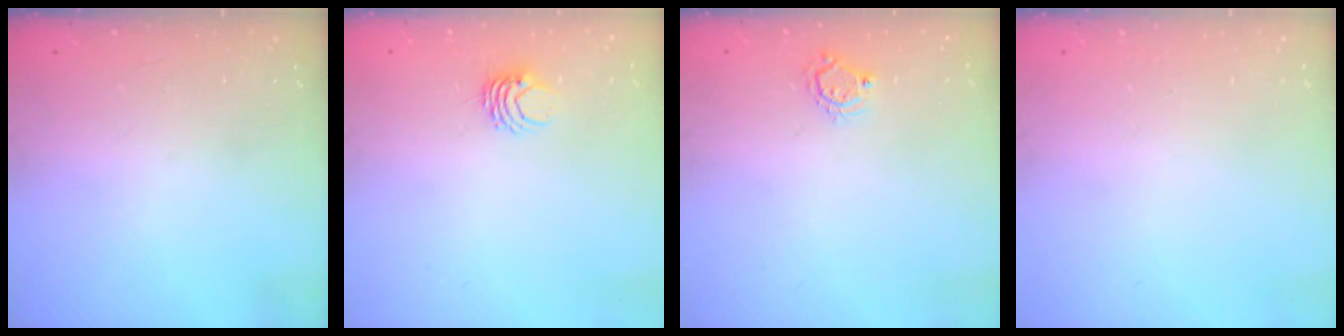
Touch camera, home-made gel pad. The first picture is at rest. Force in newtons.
{"total": 3.9, "press": 3.9, "slide": 0.3}
{"total": 5.1, "press": 5.1, "slide": 0.4}
{"total": 0.0}